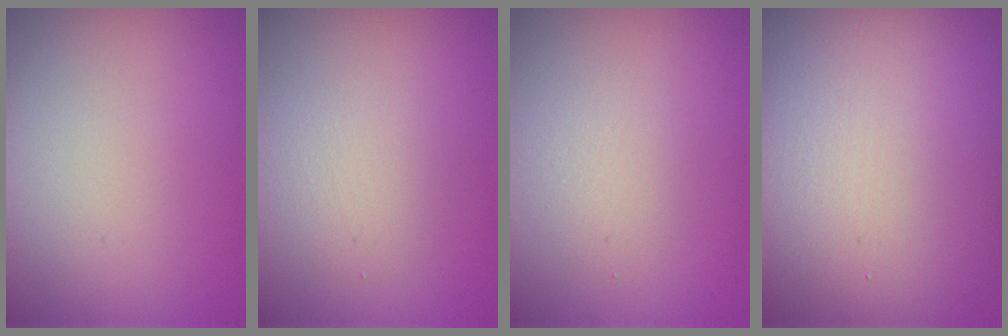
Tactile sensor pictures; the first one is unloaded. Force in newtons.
{"total": 2.4, "press": 2.4, "slide": 0.2}
{"total": 1.9, "press": 1.9, "slide": 0.0}
{"total": 17.0, "press": 17.0, "slide": 1.0}